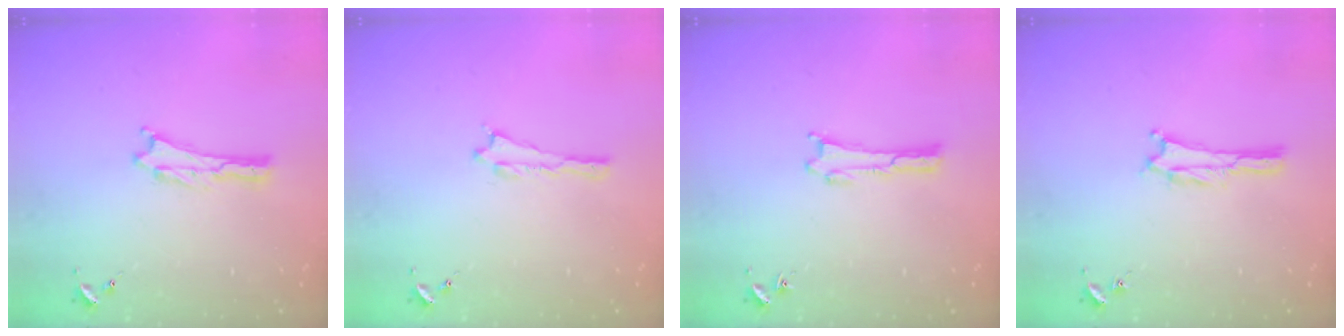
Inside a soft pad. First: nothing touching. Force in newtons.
{"total": 0.0}
{"total": 0.0}
{"total": 0.0}